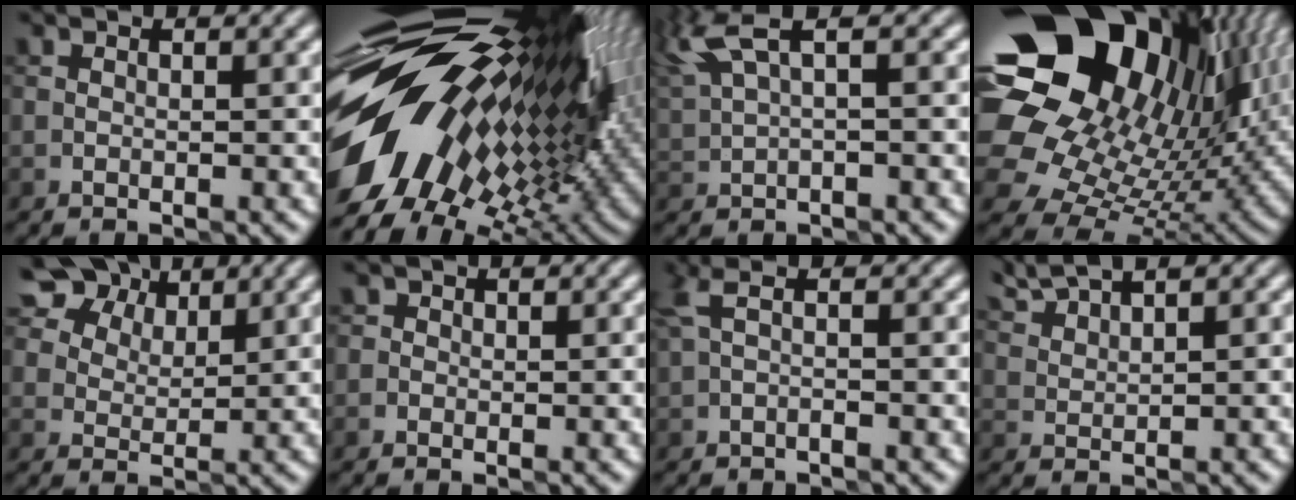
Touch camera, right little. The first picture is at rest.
{"total": 18.6, "force": [2.0, 8.9, 16.3], "torque": [-0.295, -0.003, 0.018]}
{"total": 4.4, "force": [2.6, 0.9, 3.5], "torque": [-0.091, 0.017, 0.057]}
{"total": 21.9, "force": [8.2, 15.4, 13.3], "torque": [-0.288, 0.017, 0.160]}
{"total": 8.1, "force": [5.9, 4.3, 3.6], "torque": [-0.089, -0.004, 0.112]}
{"total": 0.8, "force": [0.3, 0.6, 0.2], "torque": [0.001, -0.002, -0.001]}
{"total": 1.9, "force": [0.3, 0.1, 1.8], "torque": [-0.047, 0.005, 0.004]}
{"total": 3.4, "force": [3.1, 0.1, 1.4], "torque": [-0.041, 0.014, 0.071]}